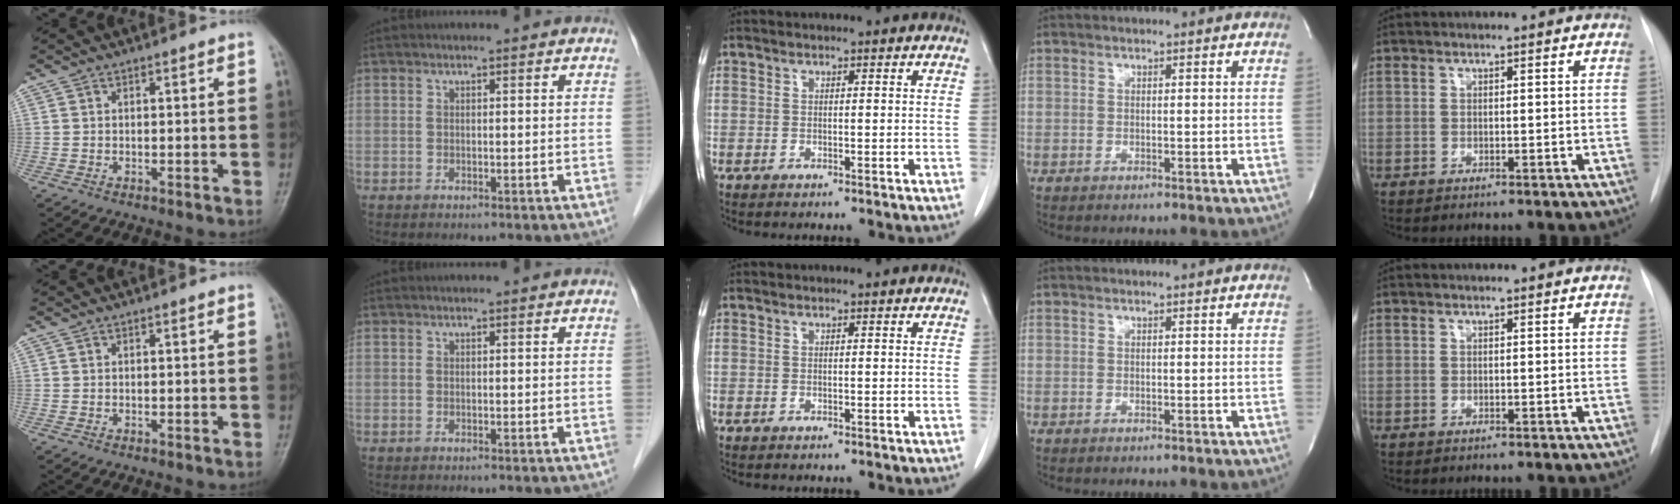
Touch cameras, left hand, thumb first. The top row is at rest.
{}